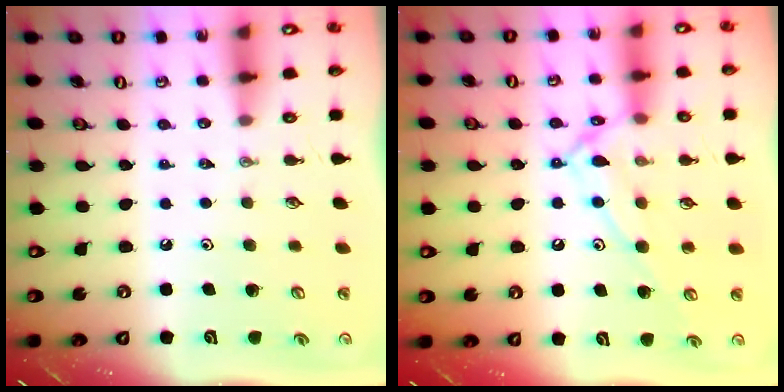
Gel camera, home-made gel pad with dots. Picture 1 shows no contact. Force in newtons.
{"total": 12.1, "press": 12.1, "slide": 0.7}